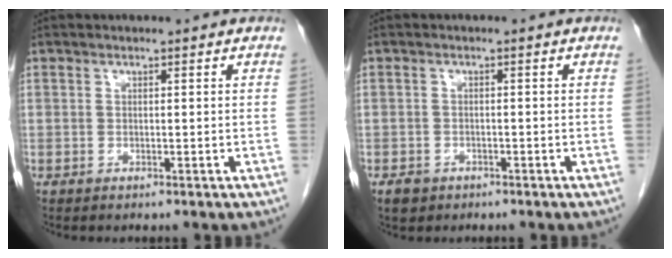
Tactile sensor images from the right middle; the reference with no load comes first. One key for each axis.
{"total": 2.0, "fx": -1.2, "fy": 1.5, "fz": 0.6, "tx": -0.014, "ty": 0.002, "tz": -0.014}